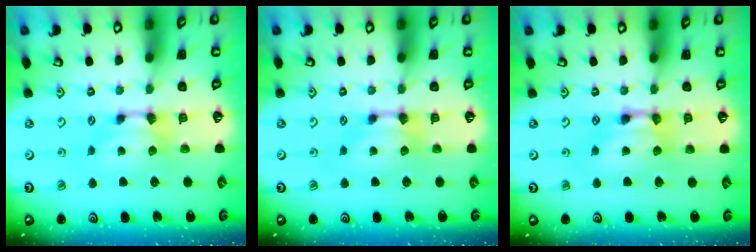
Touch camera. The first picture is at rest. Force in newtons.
{"total": 0.0}
{"total": 2.2, "press": 2.2, "slide": 0.1}